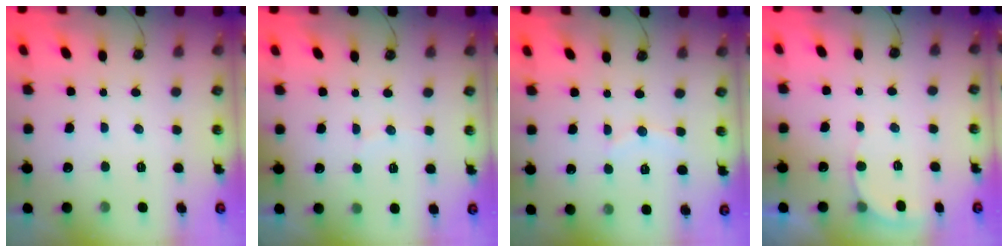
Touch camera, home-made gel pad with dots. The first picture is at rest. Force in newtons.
{"total": 2.7, "press": 2.4, "slide": 1.2}
{"total": 6.4, "press": 6.4, "slide": 0.6}
{"total": 4.4, "press": 4.2, "slide": 1.2}